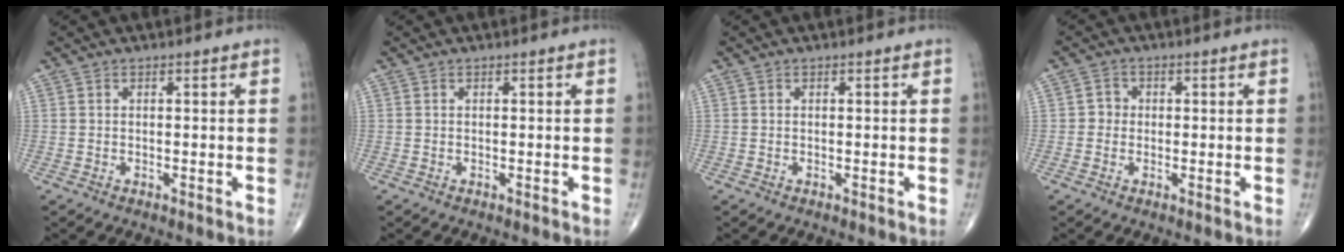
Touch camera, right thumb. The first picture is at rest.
{"total": 0.0}
{"total": 0.0}
{"total": 2.3, "force": [-0.2, 2.2, 0.7], "torque": [0.005, 0.008, -0.008]}